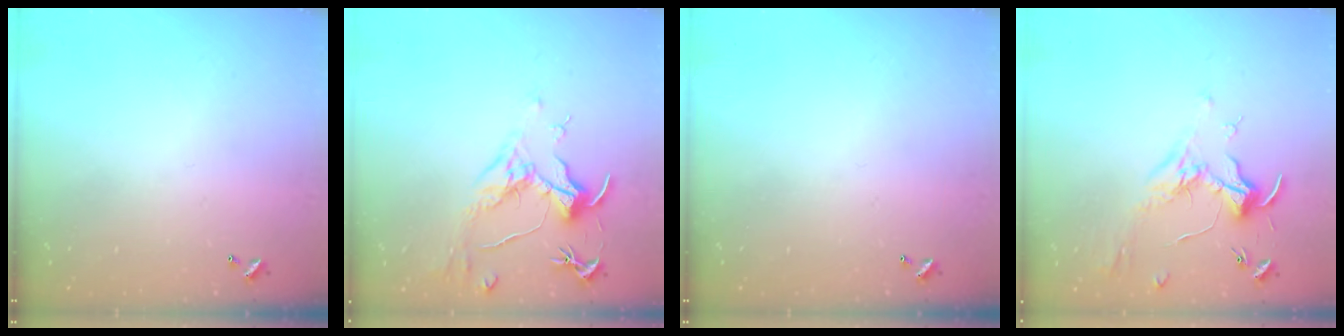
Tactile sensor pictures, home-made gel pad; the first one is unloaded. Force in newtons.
{"total": 1.6, "press": 1.4, "slide": 0.7}
{"total": 0.0}
{"total": 1.7, "press": 1.5, "slide": 0.8}